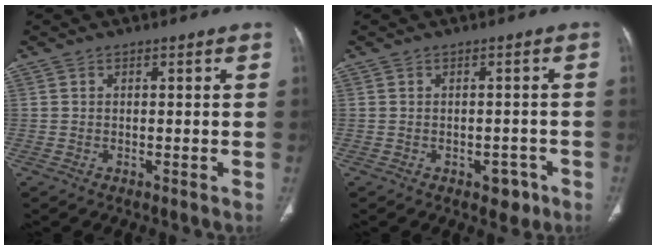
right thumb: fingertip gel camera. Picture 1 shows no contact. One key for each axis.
{"total": 3.3, "fx": -1.8, "fy": 2.1, "fz": 1.7, "tx": -0.001, "ty": 0.012, "tz": -0.018}